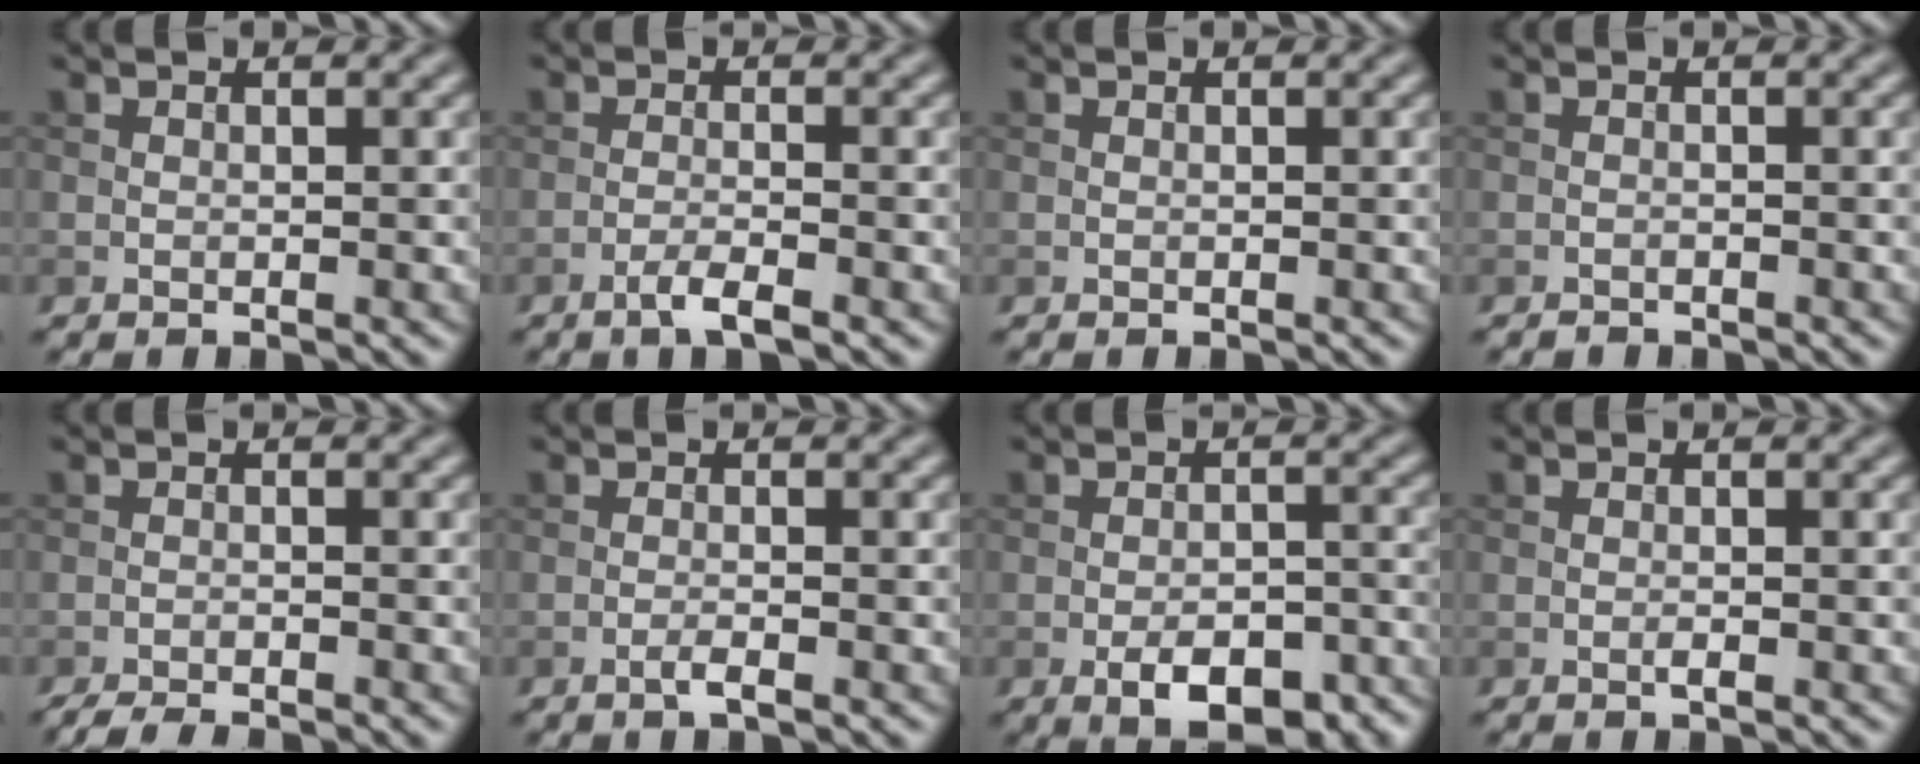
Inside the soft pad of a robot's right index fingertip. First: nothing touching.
{"total": 2.3, "force": [-1.4, 0.4, 1.8], "torque": [-0.032, 0.004, -0.032]}
{"total": 0.0}
{"total": 0.6, "force": [-0.6, 0.1, 0.0], "torque": [0.002, -0.001, -0.012]}
{"total": 3.0, "force": [-2.7, 0.3, 1.3], "torque": [-0.024, -0.004, -0.050]}
{"total": 1.3, "force": [-0.8, 0.2, 1.0], "torque": [-0.018, 0.002, -0.017]}
{"total": 6.6, "force": [-3.6, 3.0, 4.7], "torque": [-0.067, -0.002, -0.049]}
{"total": 0.6, "force": [-0.3, 0.1, 0.6], "torque": [-0.012, -0.001, -0.006]}